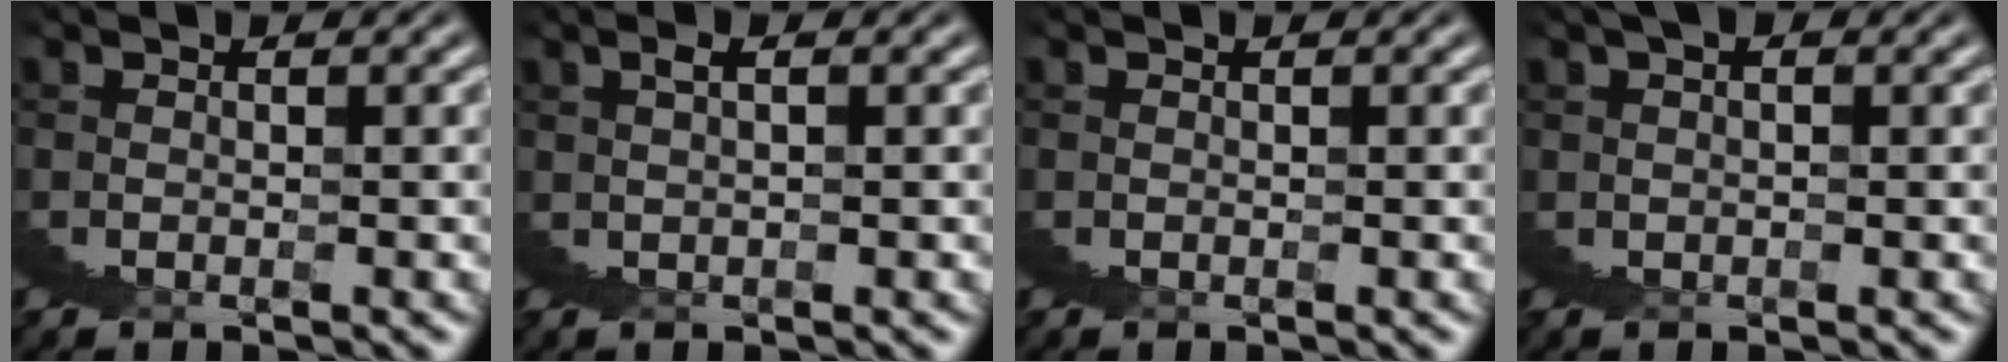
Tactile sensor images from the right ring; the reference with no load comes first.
{"total": 1.7, "force": [1.0, -0.4, 1.4], "torque": [-0.019, 0.009, 0.016]}
{"total": 0.0}
{"total": 1.4, "force": [0.8, 0.7, 0.9], "torque": [-0.016, 0.009, 0.009]}